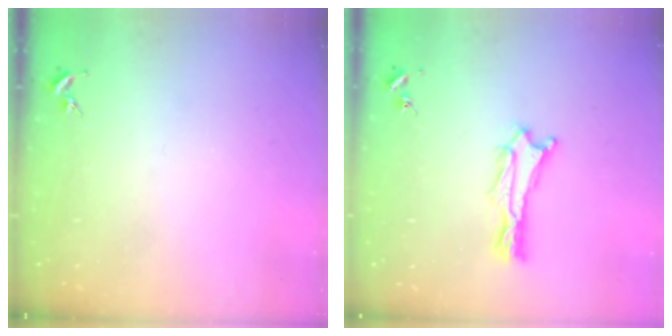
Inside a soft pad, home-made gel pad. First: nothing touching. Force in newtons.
{"total": 0.9, "press": 0.9, "slide": 0.2}